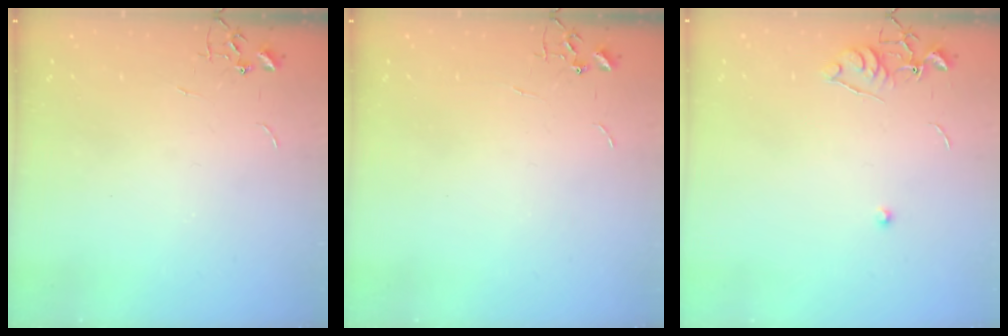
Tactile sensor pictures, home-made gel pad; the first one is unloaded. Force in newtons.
{"total": 0.0}
{"total": 6.0, "press": 6.0, "slide": 0.7}